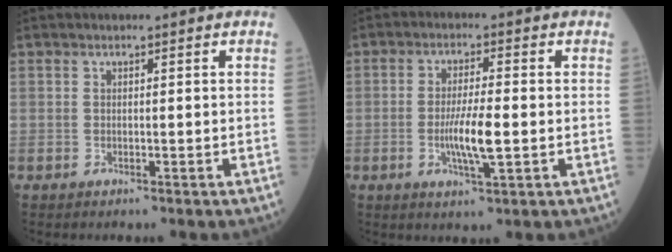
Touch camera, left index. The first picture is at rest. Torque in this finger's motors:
{"motor_torque": [1.10, 0.03, 0.23, 0.07]}